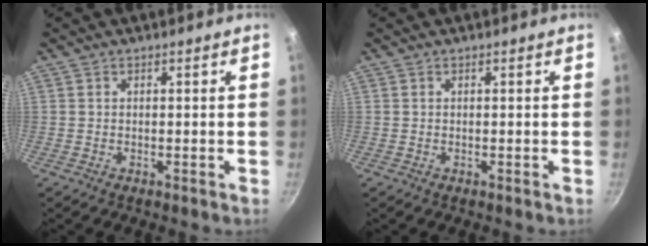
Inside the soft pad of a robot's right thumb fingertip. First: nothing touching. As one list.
[{"total": 0.0}]